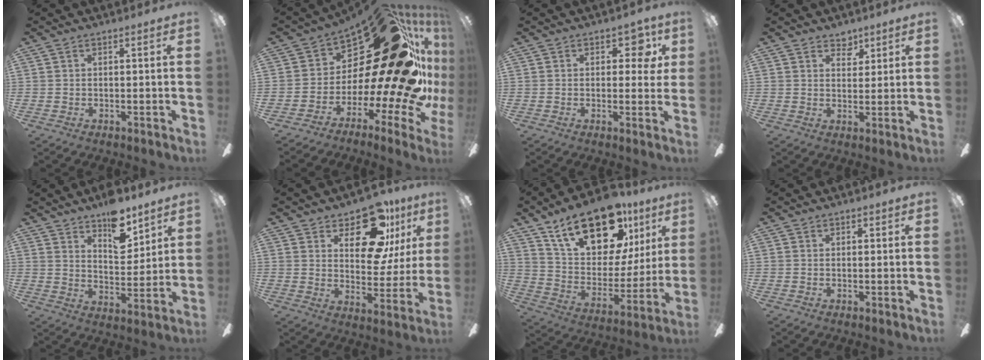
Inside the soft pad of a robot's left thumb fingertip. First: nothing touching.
{"total": 33.1, "force": [11.4, 14.5, 27.5], "torque": [-0.358, -0.137, 0.231]}
{"total": 6.3, "force": [2.3, 3.6, 4.6], "torque": [-0.046, -0.002, 0.033]}
{"total": 4.2, "force": [3.4, 2.3, 1.1], "torque": [-0.002, -0.019, 0.057]}
{"total": 11.1, "force": [8.2, 4.9, 5.7], "torque": [-0.072, -0.050, 0.144]}
{"total": 17.5, "force": [10.8, 8.8, 10.7], "torque": [-0.151, -0.057, 0.183]}
{"total": 24.1, "force": [15.1, 12.3, 14.3], "torque": [-0.223, -0.086, 0.266]}
{"total": 0.8, "force": [0.5, 0.4, 0.4], "torque": [-0.002, -0.001, 0.008]}